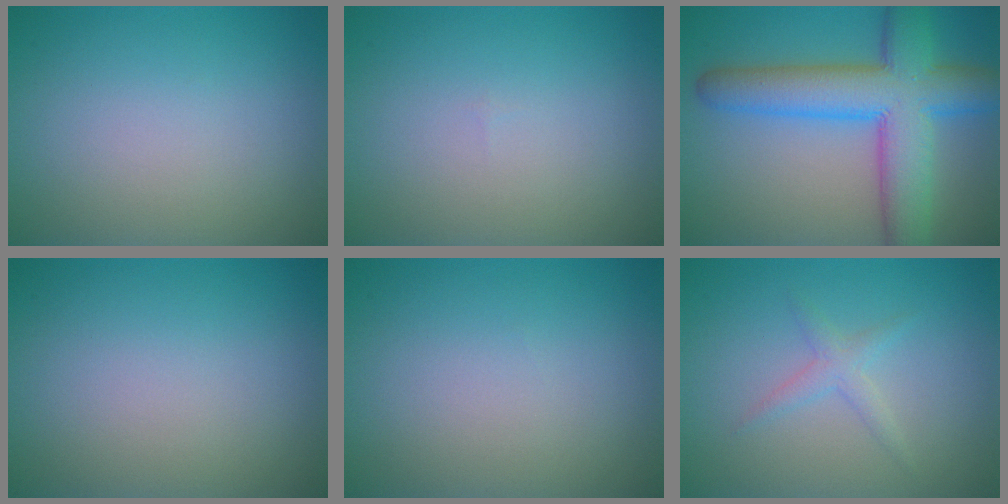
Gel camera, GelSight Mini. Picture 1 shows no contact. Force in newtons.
{"total": 0.0}
{"total": 9.8, "press": 9.8, "slide": 0.3}
{"total": 0.0}
{"total": 0.0}
{"total": 1.4, "press": 1.4, "slide": 0.0}